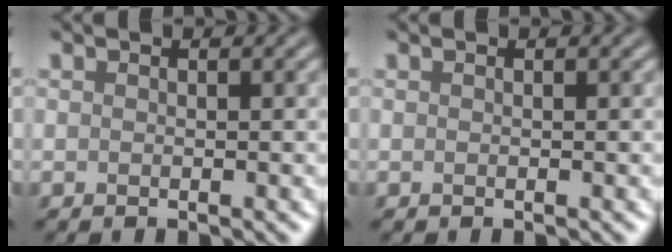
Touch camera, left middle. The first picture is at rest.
{"total": 0.0}